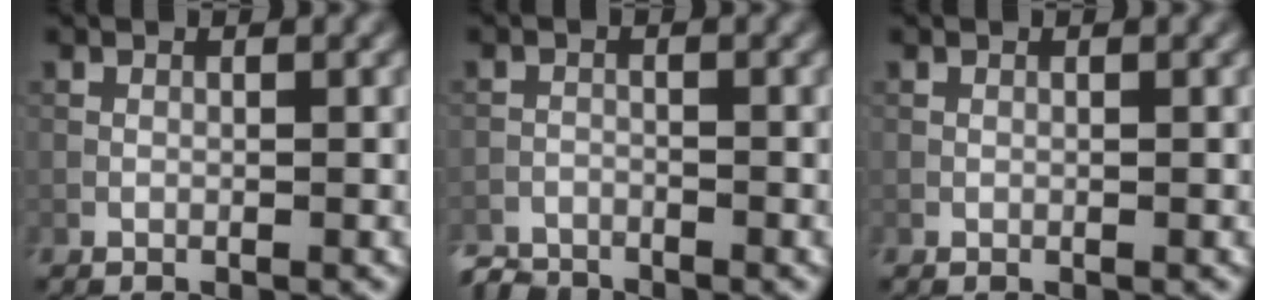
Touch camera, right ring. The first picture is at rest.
{"total": 2.3, "force": [-2.2, 0.3, 0.2], "torque": [-0.006, -0.002, -0.048]}
{"total": 0.0}